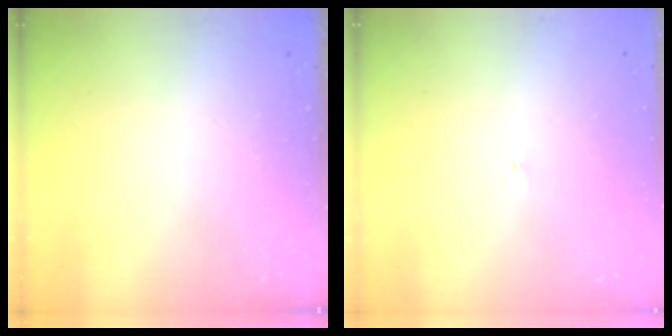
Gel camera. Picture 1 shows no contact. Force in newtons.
{"total": 0.8, "press": 0.8, "slide": 0.1}